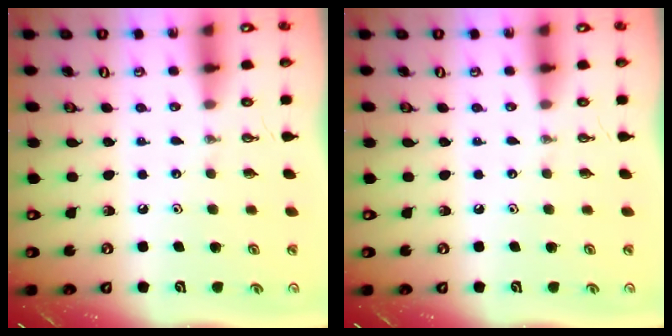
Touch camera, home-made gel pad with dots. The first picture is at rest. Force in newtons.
{"total": 0.0}